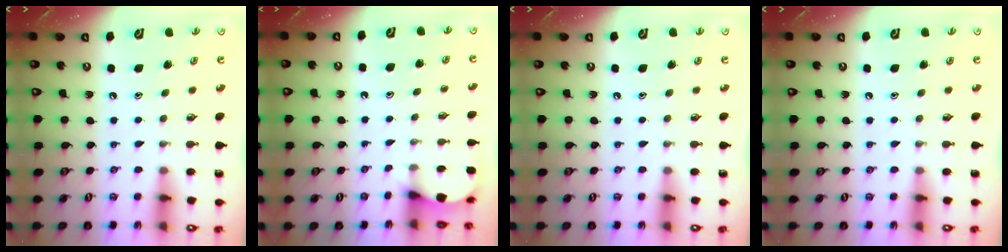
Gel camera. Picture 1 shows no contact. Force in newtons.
{"total": 2.8, "press": 2.8, "slide": 0.3}
{"total": 0.0}
{"total": 0.0}